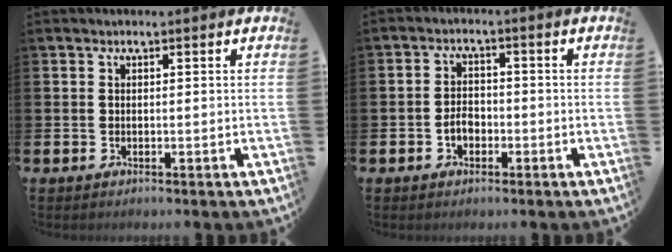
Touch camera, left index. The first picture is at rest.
{"total": 2.6, "force": [-1.0, 1.8, 1.5], "torque": [-0.024, 0.002, -0.023]}